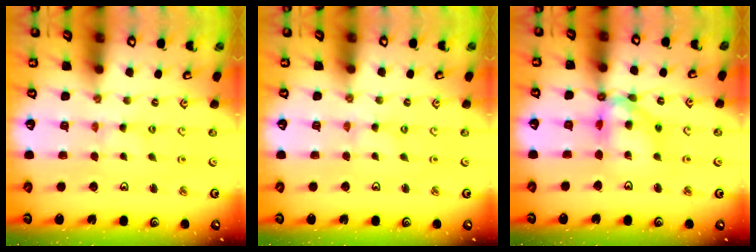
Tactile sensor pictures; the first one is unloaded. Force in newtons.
{"total": 0.0}
{"total": 11.8, "press": 11.7, "slide": 1.4}